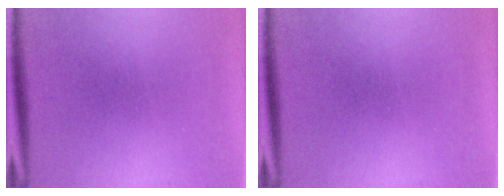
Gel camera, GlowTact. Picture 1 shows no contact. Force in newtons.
{"total": 0.0}